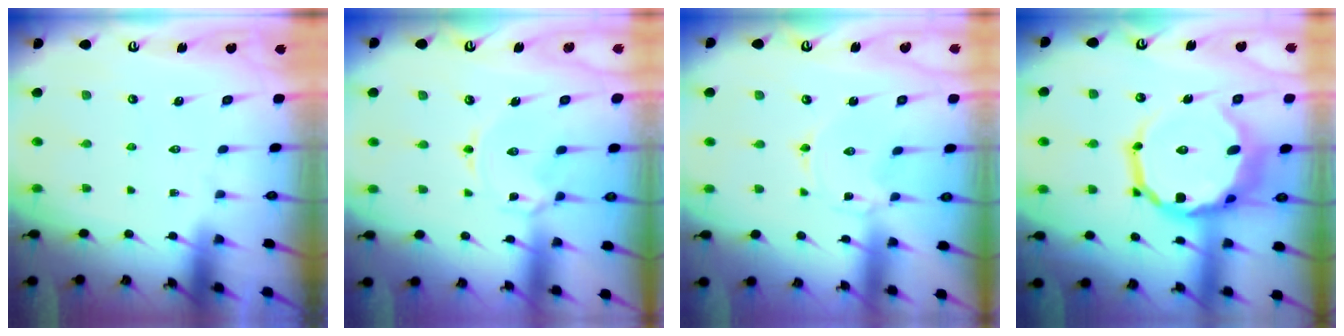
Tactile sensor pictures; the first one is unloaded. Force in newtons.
{"total": 2.8, "press": 2.7, "slide": 0.5}
{"total": 0.0}
{"total": 16.8, "press": 16.3, "slide": 4.2}